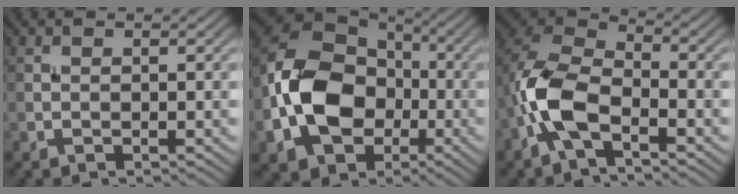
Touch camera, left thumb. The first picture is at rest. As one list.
[{"total": 15.0, "force": [-3.0, 11.1, 9.7], "torque": [-0.217, -0.011, -0.066]}, {"total": 9.1, "force": [-3.7, 4.6, 6.9], "torque": [-0.164, 0.007, -0.090]}]